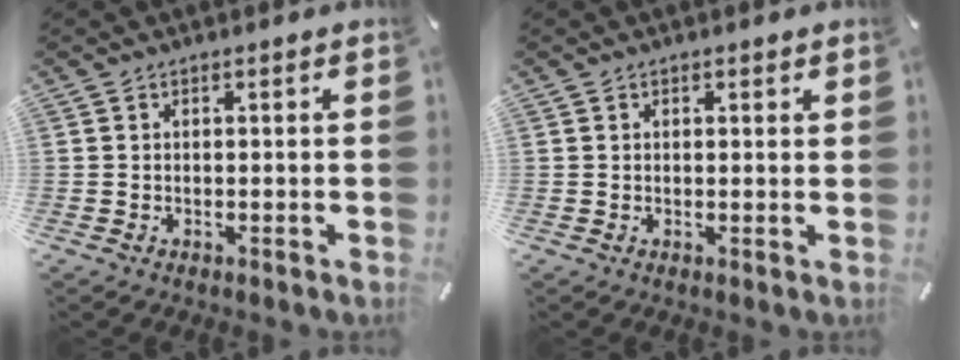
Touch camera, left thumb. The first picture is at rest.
{"total": 0.7, "force": [0.4, 0.5, 0.3], "torque": [0.003, -0.001, 0.006]}